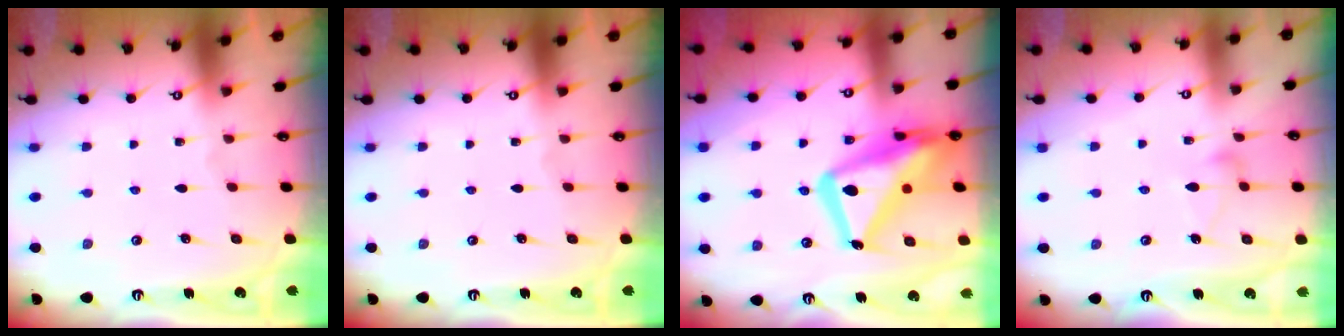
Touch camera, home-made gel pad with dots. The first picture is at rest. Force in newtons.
{"total": 0.0}
{"total": 21.0, "press": 20.9, "slide": 1.8}
{"total": 6.3, "press": 6.3, "slide": 0.3}